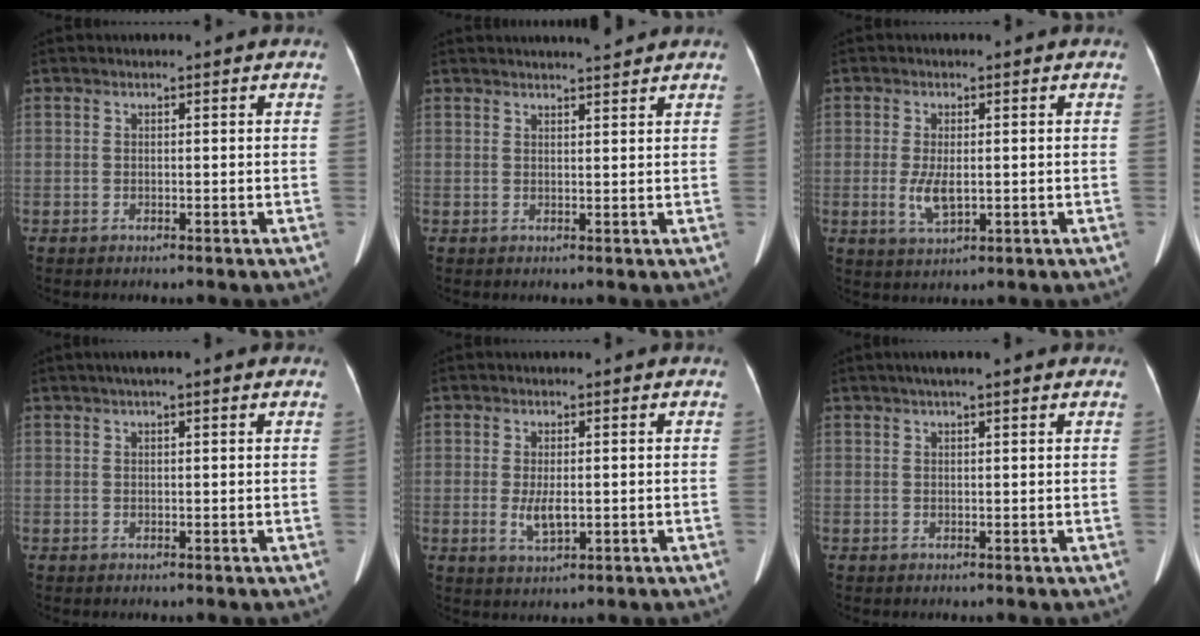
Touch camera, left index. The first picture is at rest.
{"total": 3.8, "force": [3.5, -0.2, 1.3], "torque": [-0.019, 0.007, 0.047]}
{"total": 4.3, "force": [-0.5, 1.7, 3.9], "torque": [-0.082, -0.009, -0.003]}
{"total": 3.5, "force": [2.2, 0.4, 2.6], "torque": [-0.041, 0.025, 0.030]}
{"total": 3.7, "force": [-0.4, 1.4, 3.4], "torque": [-0.067, -0.007, -0.002]}
{"total": 5.0, "force": [3.7, 0.4, 3.3], "torque": [-0.048, 0.034, 0.054]}